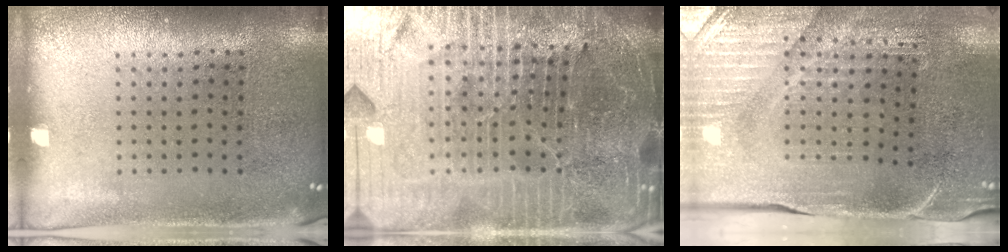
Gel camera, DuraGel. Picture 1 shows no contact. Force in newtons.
{"total": 6.2, "press": 5.6, "slide": 2.7}
{"total": 3.9, "press": 3.6, "slide": 1.4}